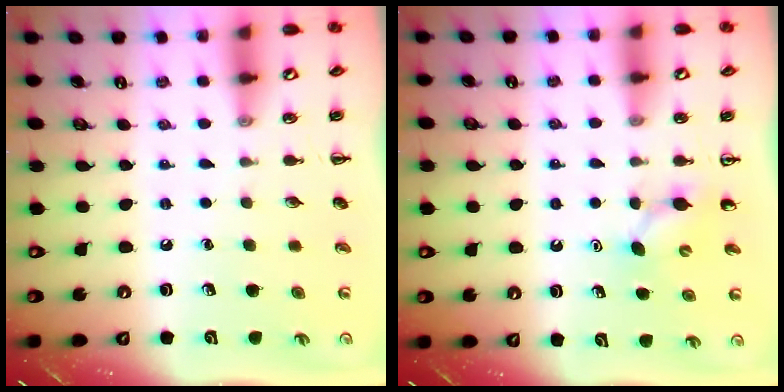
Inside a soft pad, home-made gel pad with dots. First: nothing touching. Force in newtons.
{"total": 3.7, "press": 3.6, "slide": 1.2}